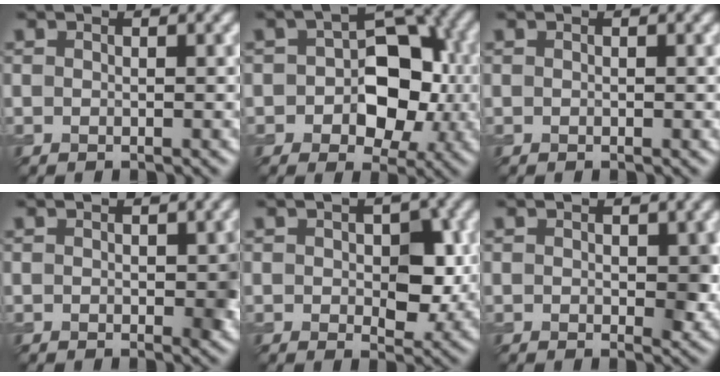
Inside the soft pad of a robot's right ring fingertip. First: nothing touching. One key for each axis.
{"total": 8.2, "fx": -0.8, "fy": 5.4, "fz": 6.1, "tx": -0.070, "ty": 0.008, "tz": -0.017}
{"total": 0.0}
{"total": 2.5, "fx": -0.2, "fy": 1.1, "fz": 2.2, "tx": -0.024, "ty": -0.002, "tz": -0.001}
{"total": 4.6, "fx": 0.1, "fy": 2.6, "fz": 3.8, "tx": -0.055, "ty": -0.004, "tz": 0.006}
{"total": 2.6, "fx": 0.1, "fy": 1.4, "fz": 2.2, "tx": -0.027, "ty": -0.004, "tz": 0.003}